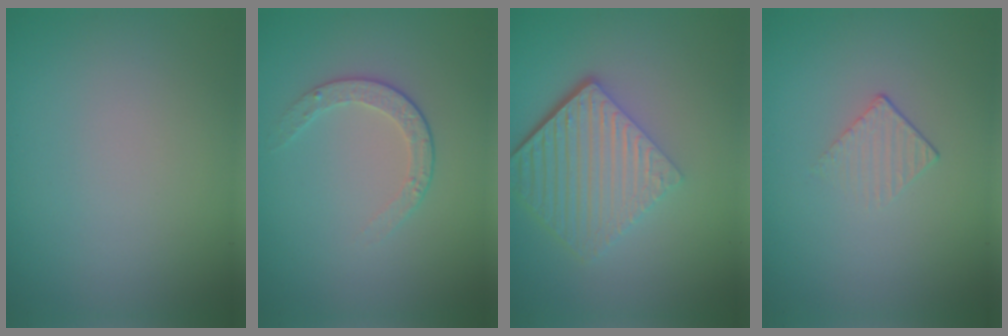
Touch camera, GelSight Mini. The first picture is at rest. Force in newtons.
{"total": 2.1, "press": 1.4, "slide": 1.5}
{"total": 6.5, "press": 4.4, "slide": 4.8}
{"total": 1.2, "press": 0.5, "slide": 1.1}